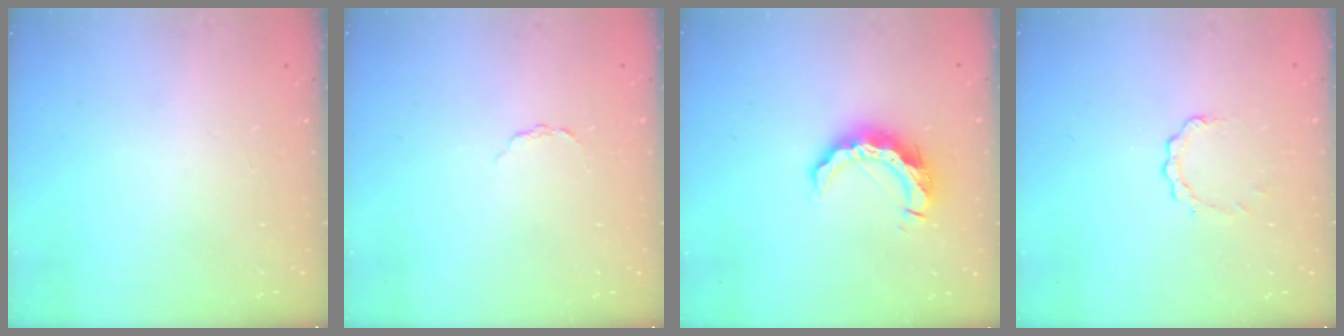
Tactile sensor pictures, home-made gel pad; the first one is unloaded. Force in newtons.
{"total": 1.5, "press": 1.5, "slide": 0.2}
{"total": 10.0, "press": 10.0, "slide": 0.6}
{"total": 2.7, "press": 2.7, "slide": 0.3}